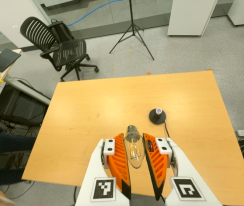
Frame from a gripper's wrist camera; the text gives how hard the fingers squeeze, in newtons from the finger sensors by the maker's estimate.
{"total": 12.5, "left": 13.8, "right": 11.2}